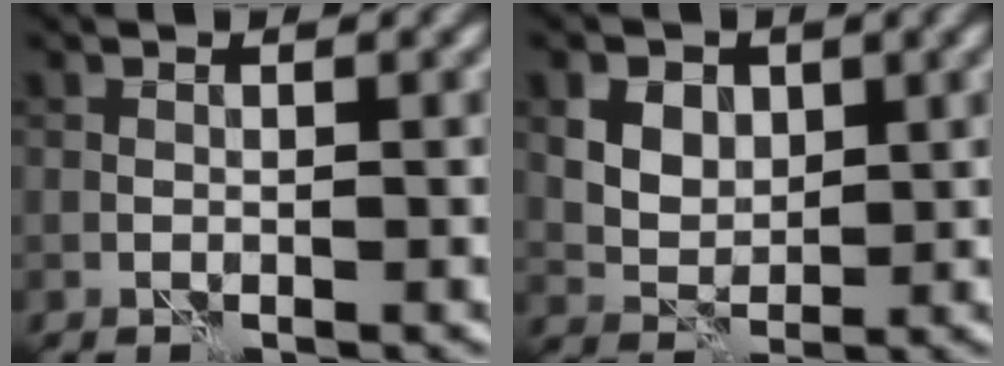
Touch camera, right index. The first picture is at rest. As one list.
[{"total": 7.4, "force": [3.2, 5.5, 3.7], "torque": [-0.073, 0.021, 0.044]}]